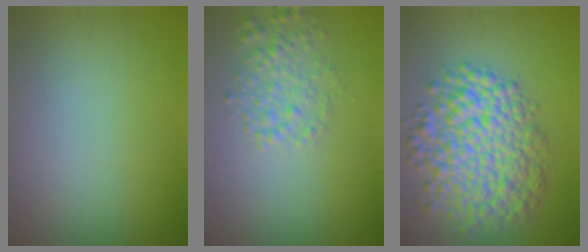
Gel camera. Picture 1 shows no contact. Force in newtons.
{"total": 2.3, "press": 2.3, "slide": 0.1}
{"total": 7.8, "press": 7.8, "slide": 0.2}